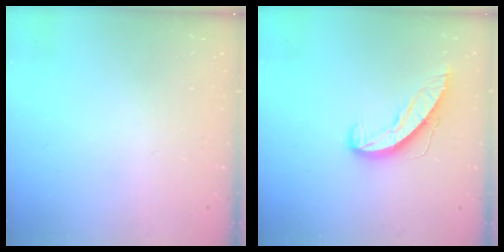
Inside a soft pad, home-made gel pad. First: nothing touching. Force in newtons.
{"total": 8.8, "press": 8.8, "slide": 0.1}